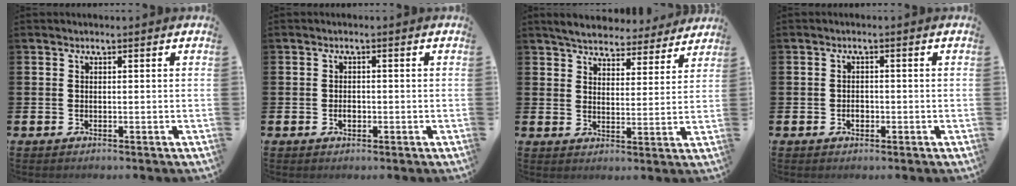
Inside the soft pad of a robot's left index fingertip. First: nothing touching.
{"total": 1.5, "force": [-0.4, 1.0, 1.1], "torque": [-0.019, 0.005, -0.010]}
{"total": 5.4, "force": [5.2, 1.2, 0.5], "torque": [-0.029, -0.032, 0.090]}
{"total": 1.5, "force": [-0.5, 1.1, 0.9], "torque": [-0.010, 0.000, -0.013]}